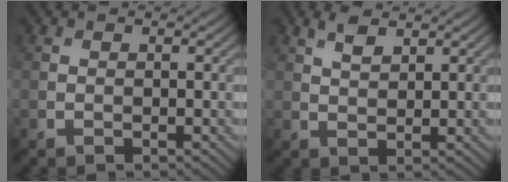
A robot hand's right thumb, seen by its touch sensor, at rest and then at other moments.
{"total": 2.6, "force": [1.8, 0.9, 1.6], "torque": [-0.038, 0.003, 0.038]}